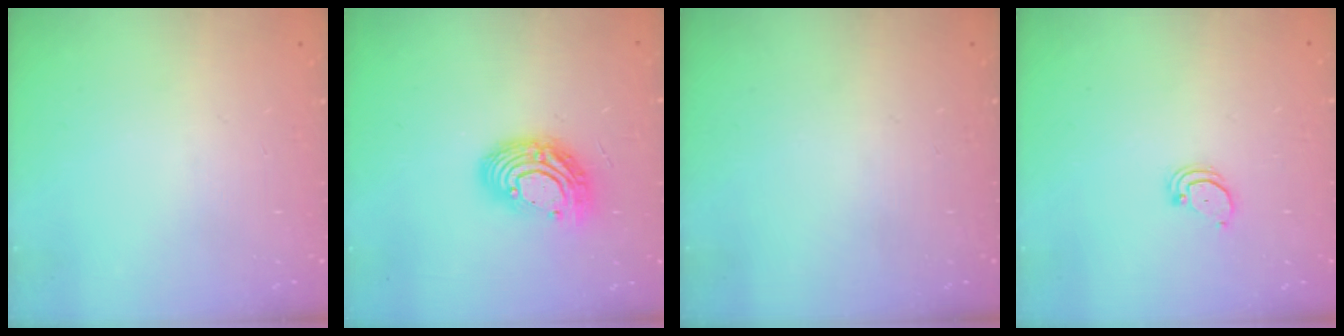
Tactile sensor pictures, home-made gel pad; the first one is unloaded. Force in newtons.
{"total": 12.3, "press": 12.3, "slide": 1.0}
{"total": 0.0}
{"total": 2.1, "press": 2.1, "slide": 0.2}